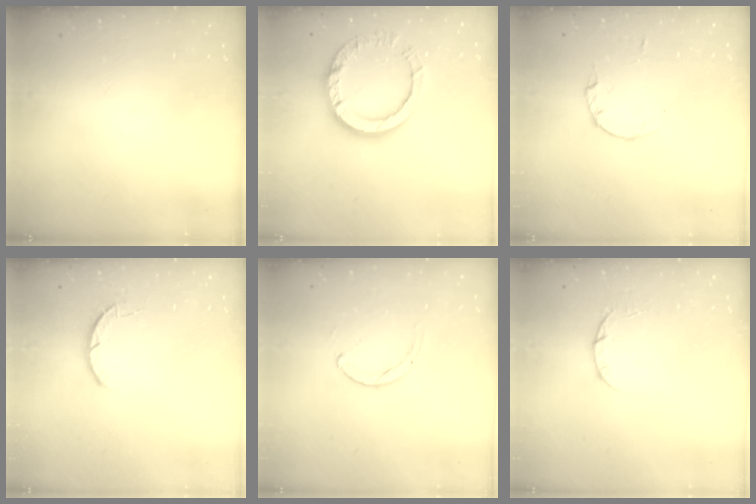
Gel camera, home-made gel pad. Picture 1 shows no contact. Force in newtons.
{"total": 13.4, "press": 13.4, "slide": 1.4}
{"total": 2.2, "press": 2.1, "slide": 0.3}
{"total": 3.4, "press": 3.4, "slide": 0.6}
{"total": 1.8, "press": 1.8, "slide": 0.2}
{"total": 2.3, "press": 2.3, "slide": 0.3}